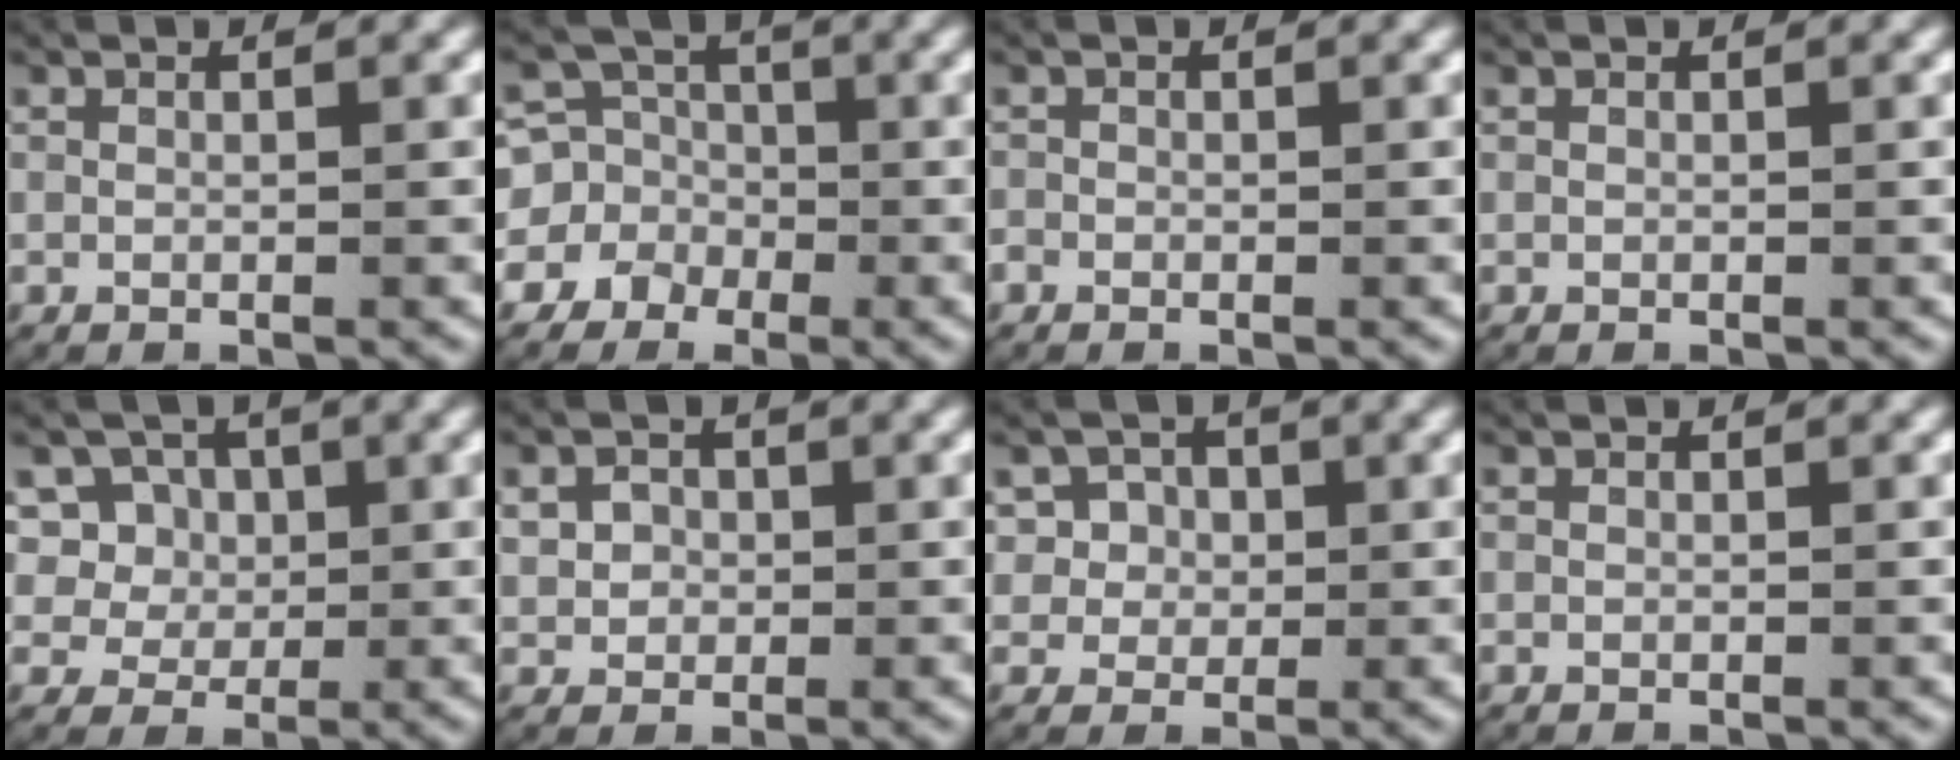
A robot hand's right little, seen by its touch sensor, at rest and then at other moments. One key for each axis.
{"total": 10.8, "fx": -2.2, "fy": 10.2, "fz": 2.8, "tx": -0.083, "ty": -0.034, "tz": -0.046}
{"total": 1.0, "fx": -0.5, "fy": 0.8, "fz": 0.2, "tx": -0.008, "ty": -0.004, "tz": -0.008}
{"total": 0.0}
{"total": 7.7, "fx": 0.7, "fy": 7.2, "fz": 2.6, "tx": -0.087, "ty": -0.023, "tz": 0.012}
{"total": 3.4, "fx": 0.3, "fy": 3.0, "fz": 1.4, "tx": -0.037, "ty": -0.009, "tz": 0.012}
{"total": 4.4, "fx": 0.2, "fy": 4.1, "fz": 1.3, "tx": -0.038, "ty": -0.010, "tz": 0.003}
{"total": 0.0}